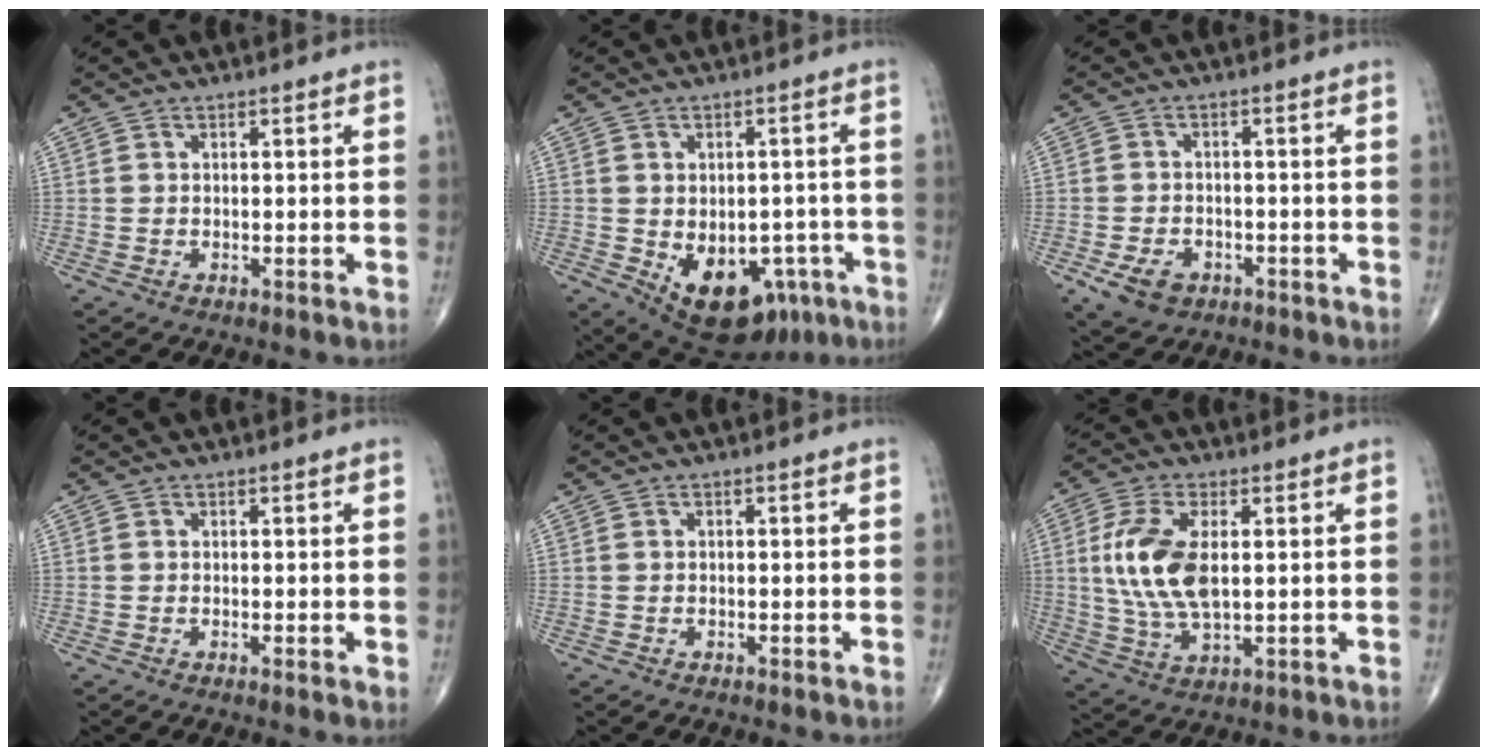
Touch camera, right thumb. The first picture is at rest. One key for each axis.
{"total": 15.3, "fx": -6.2, "fy": 9.5, "fz": 10.2, "tx": -0.118, "ty": 0.013, "tz": -0.070}
{"total": 6.1, "fx": -3.0, "fy": 4.3, "fz": 3.2, "tx": -0.050, "ty": 0.012, "tz": -0.044}
{"total": 0.9, "fx": 0.0, "fy": 0.1, "fz": 0.9, "tx": -0.014, "ty": -0.004, "tz": -0.003}
{"total": 0.0}
{"total": 12.1, "fx": 1.4, "fy": 5.9, "fz": 10.5, "tx": -0.221, "ty": -0.007, "tz": 0.032}